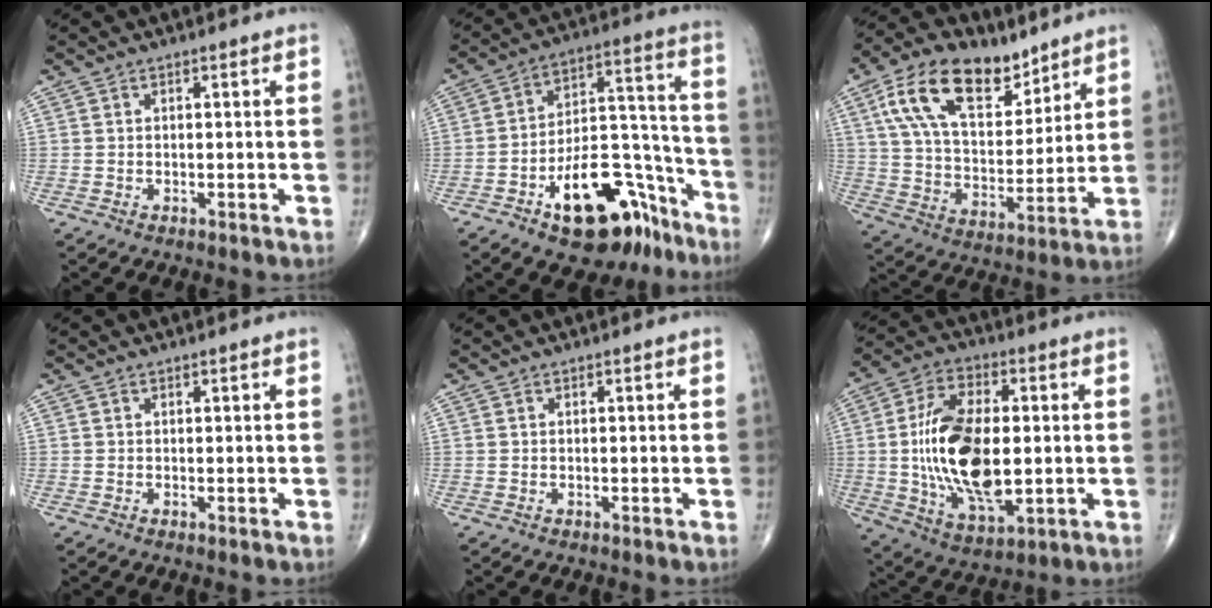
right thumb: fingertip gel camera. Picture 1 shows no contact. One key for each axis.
{"total": 20.6, "fx": -11.9, "fy": 10.2, "fz": 13.4, "tx": -0.152, "ty": 0.100, "tz": -0.179}
{"total": 19.3, "fx": 10.6, "fy": 10.4, "fz": 12.3, "tx": -0.188, "ty": -0.037, "tz": 0.192}
{"total": 0.0}
{"total": 0.0}
{"total": 20.0, "fx": -0.3, "fy": 10.2, "fz": 17.2, "tx": -0.315, "ty": -0.004, "tz": 0.003}